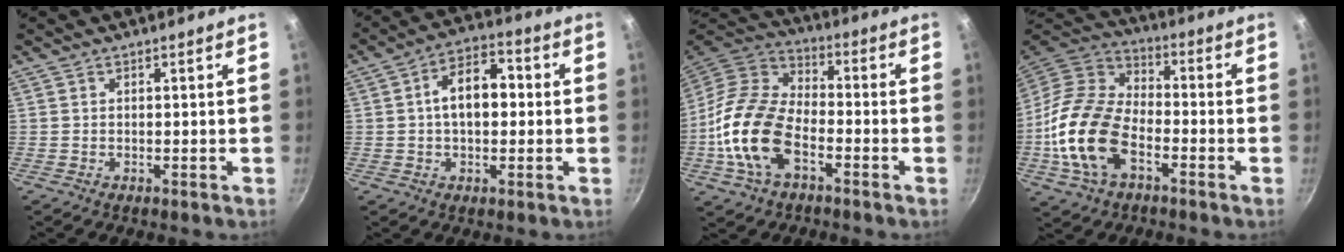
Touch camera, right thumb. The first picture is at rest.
{"total": 10.0, "force": [0.7, 5.9, 8.0], "torque": [-0.117, 0.026, 0.005]}
{"total": 17.3, "force": [-5.3, 10.0, 13.1], "torque": [-0.261, 0.033, -0.107]}
{"total": 18.4, "force": [-5.6, 11.1, 13.6], "torque": [-0.269, 0.030, -0.113]}